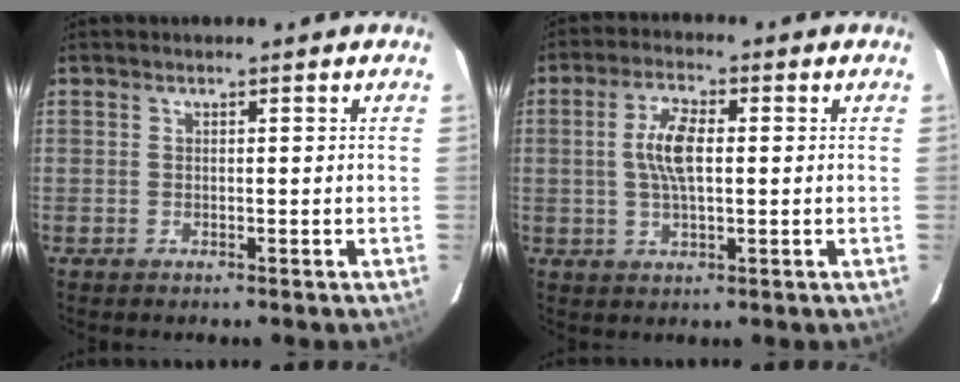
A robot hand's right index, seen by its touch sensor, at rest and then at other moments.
{"total": 6.6, "force": [0.5, 2.6, 6.1], "torque": [-0.119, 0.008, 0.009]}